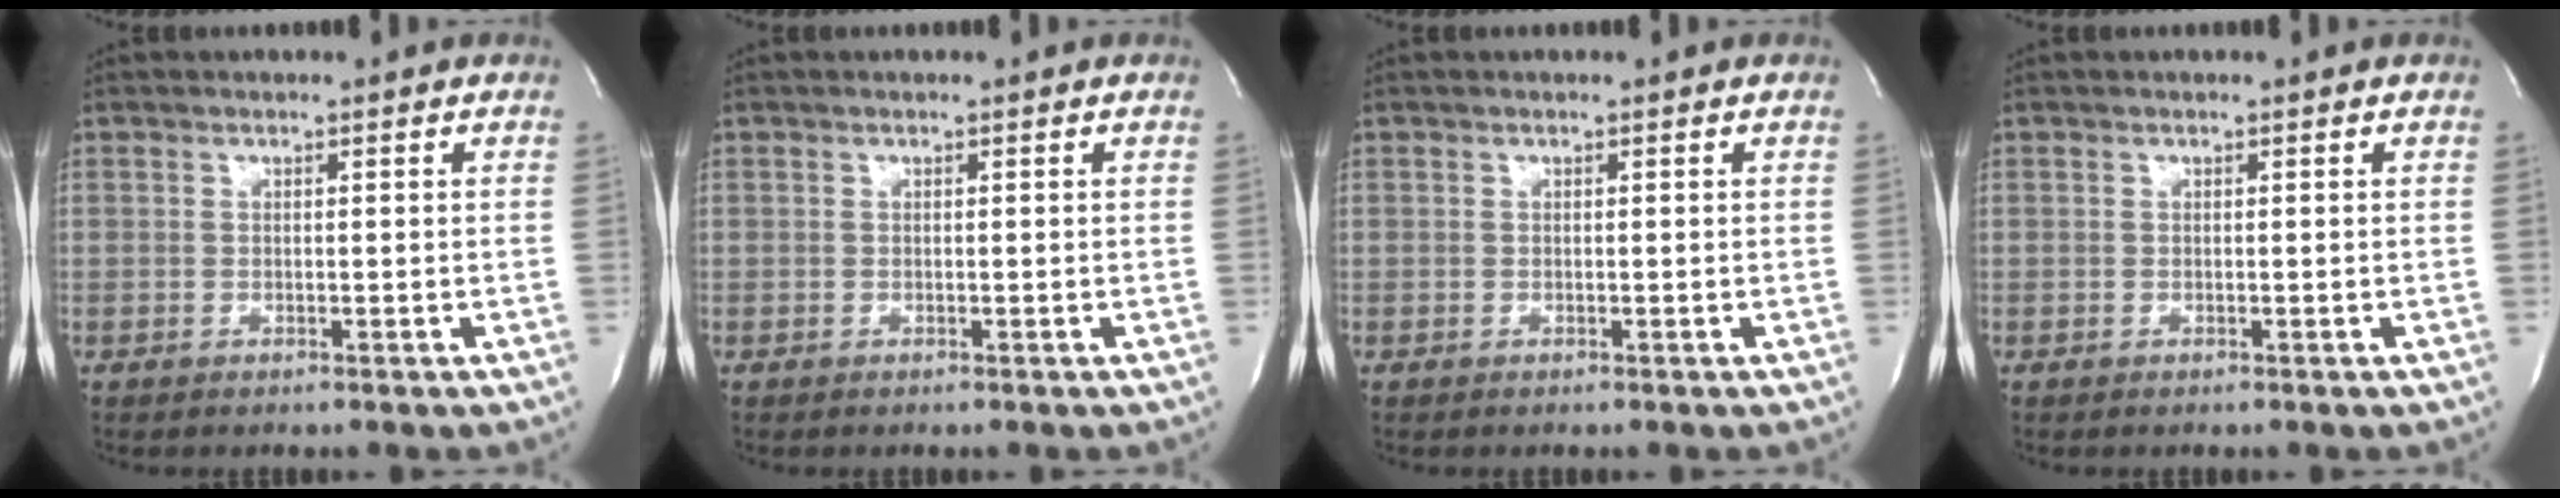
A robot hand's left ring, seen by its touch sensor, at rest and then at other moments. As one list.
[{"total": 0.0}, {"total": 0.0}, {"total": 0.0}]